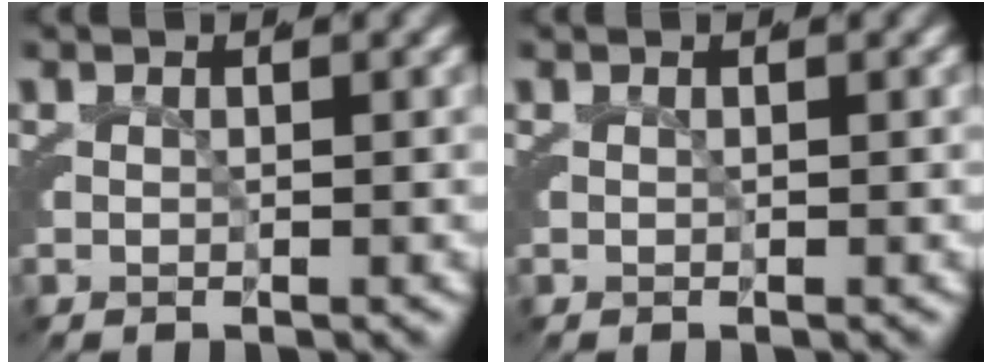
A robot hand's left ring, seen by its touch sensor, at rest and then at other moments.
{"total": 0.0}